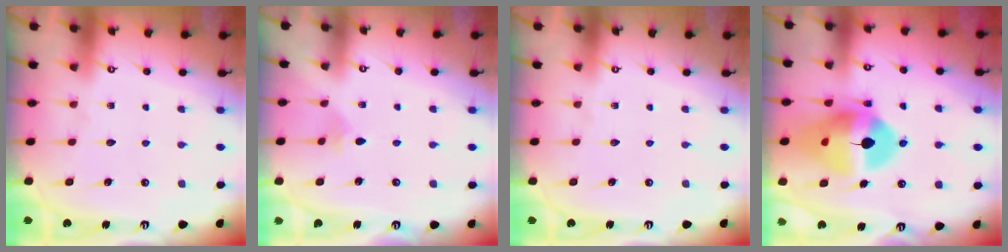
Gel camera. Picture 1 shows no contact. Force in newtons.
{"total": 2.4, "press": 2.4, "slide": 0.5}
{"total": 0.0}
{"total": 17.2, "press": 17.1, "slide": 2.2}